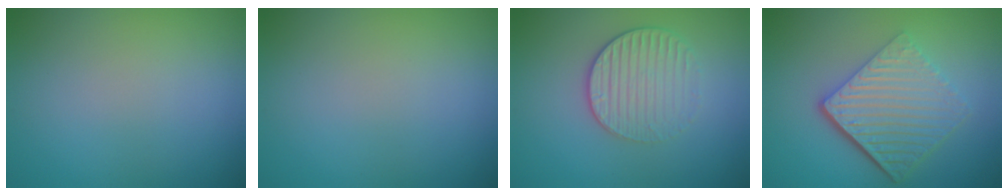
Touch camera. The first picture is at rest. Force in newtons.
{"total": 0.0}
{"total": 3.0, "press": 2.7, "slide": 1.3}
{"total": 6.7, "press": 4.4, "slide": 5.1}